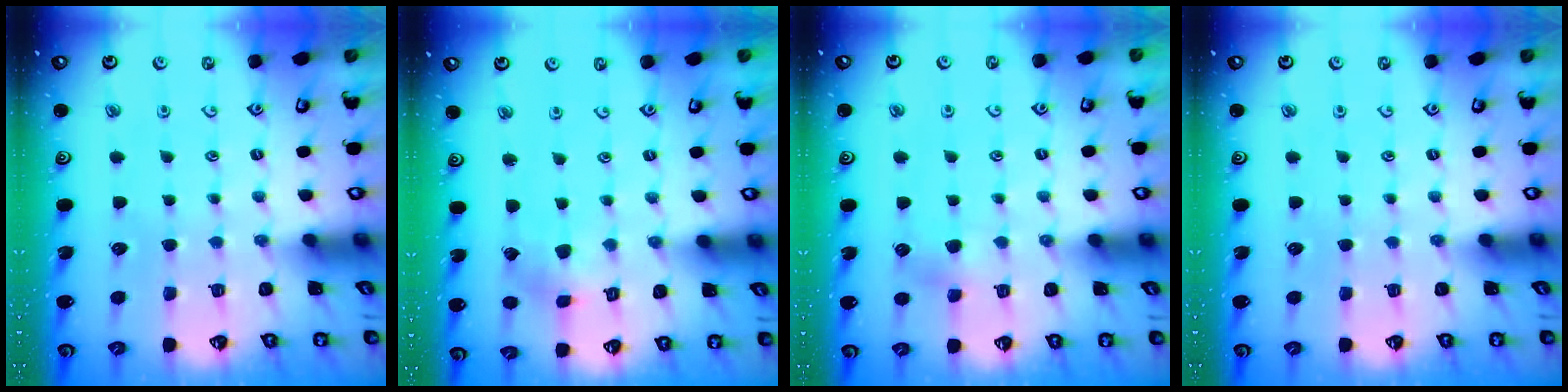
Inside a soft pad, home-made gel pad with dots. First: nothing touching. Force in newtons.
{"total": 2.7, "press": 2.7, "slide": 0.3}
{"total": 3.4, "press": 3.4, "slide": 0.4}
{"total": 0.0}